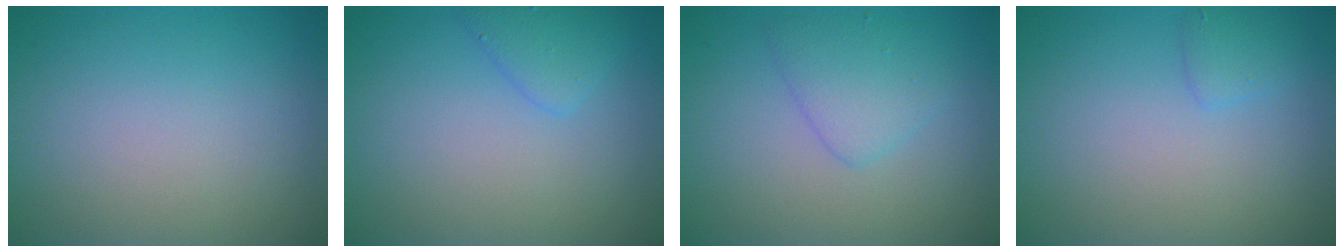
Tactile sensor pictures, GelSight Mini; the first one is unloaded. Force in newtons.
{"total": 2.0, "press": 2.0, "slide": 0.0}
{"total": 2.6, "press": 2.6, "slide": 0.2}
{"total": 1.2, "press": 1.2, "slide": 0.1}